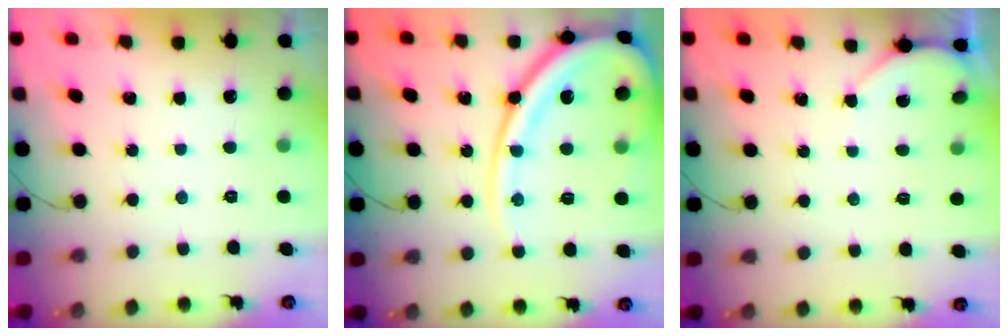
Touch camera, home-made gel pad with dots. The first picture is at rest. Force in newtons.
{"total": 18.5, "press": 18.4, "slide": 2.1}
{"total": 1.8, "press": 1.8, "slide": 0.2}